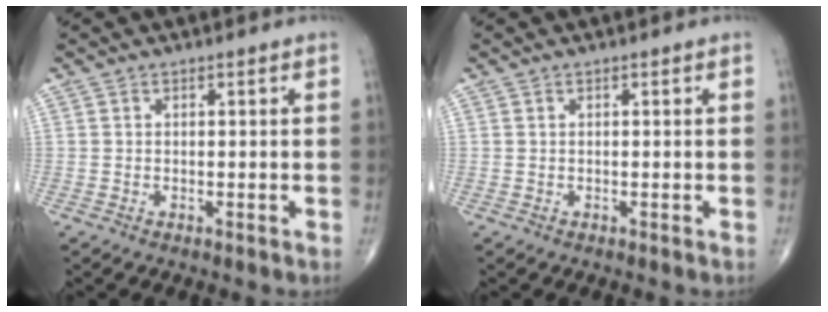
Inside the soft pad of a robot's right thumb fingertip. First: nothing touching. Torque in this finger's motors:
{"motor_torque": [0.13, 0.13, 0.00, 0.00, 0.00]}